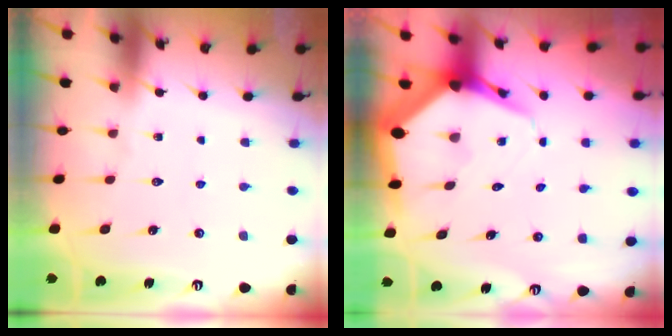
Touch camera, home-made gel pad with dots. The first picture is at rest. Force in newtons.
{"total": 7.2, "press": 7.2, "slide": 0.8}